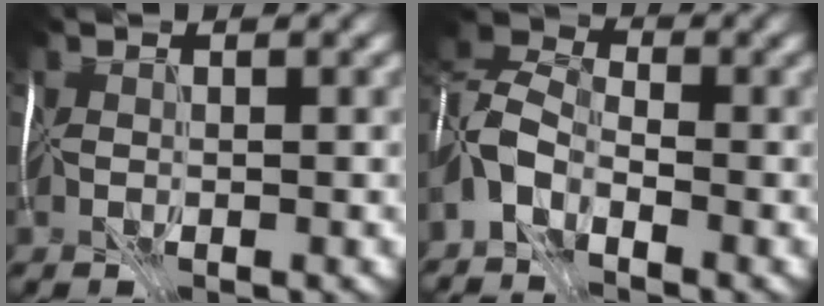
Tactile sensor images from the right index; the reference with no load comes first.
{"total": 3.9, "force": [-3.0, 1.6, 1.8], "torque": [-0.040, 0.011, -0.073]}